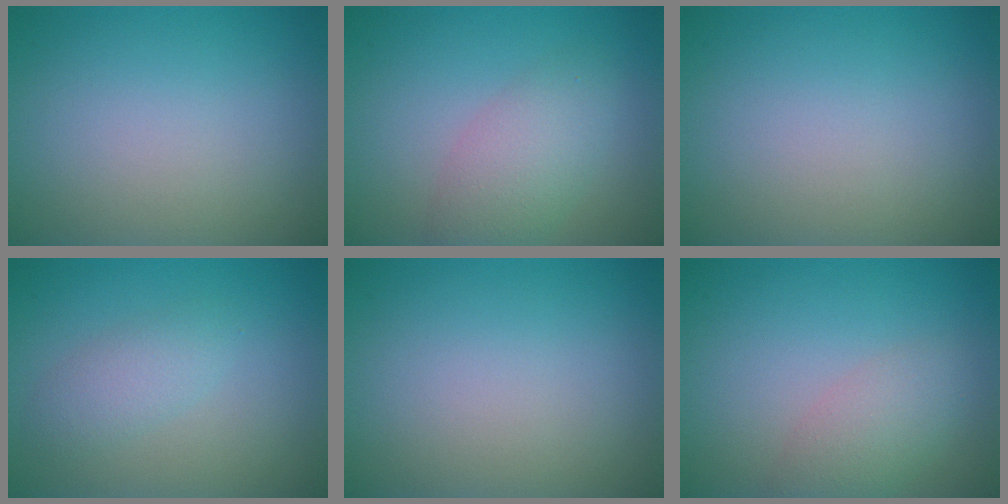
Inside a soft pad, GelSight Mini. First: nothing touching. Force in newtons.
{"total": 3.7, "press": 3.7, "slide": 0.0}
{"total": 0.0}
{"total": 2.2, "press": 2.2, "slide": 0.0}
{"total": 0.0}
{"total": 2.8, "press": 2.8, "slide": 0.1}